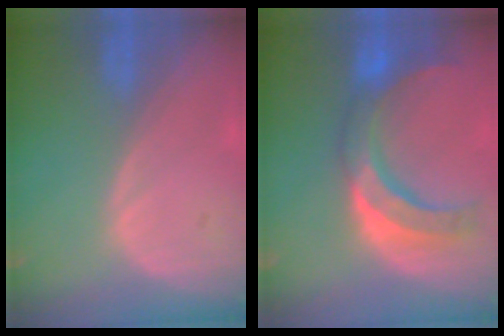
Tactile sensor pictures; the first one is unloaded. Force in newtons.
{"total": 9.7, "press": 9.3, "slide": 2.7}